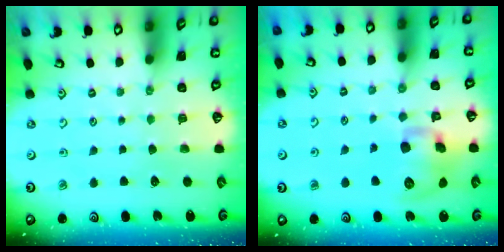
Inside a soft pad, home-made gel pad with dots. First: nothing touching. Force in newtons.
{"total": 12.9, "press": 12.7, "slide": 2.1}